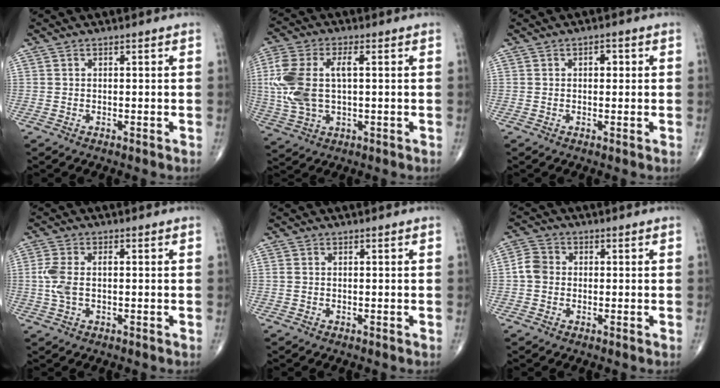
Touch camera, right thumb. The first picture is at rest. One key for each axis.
{"total": 13.0, "fx": 1.2, "fy": 6.6, "fz": 11.1, "tx": -0.267, "ty": 0.013, "tz": 0.026}
{"total": 1.8, "fx": 0.3, "fy": 1.2, "fz": 1.3, "tx": -0.009, "ty": 0.005, "tz": 0.002}
{"total": 5.3, "fx": 0.0, "fy": 2.8, "fz": 4.6, "tx": -0.121, "ty": 0.013, "tz": -0.002}
{"total": 0.6, "fx": 0.0, "fy": 0.4, "fz": 0.4, "tx": -0.016, "ty": 0.004, "tz": 0.004}
{"total": 4.2, "fx": -0.3, "fy": 3.6, "fz": 2.1, "tx": -0.033, "ty": 0.010, "tz": -0.013}